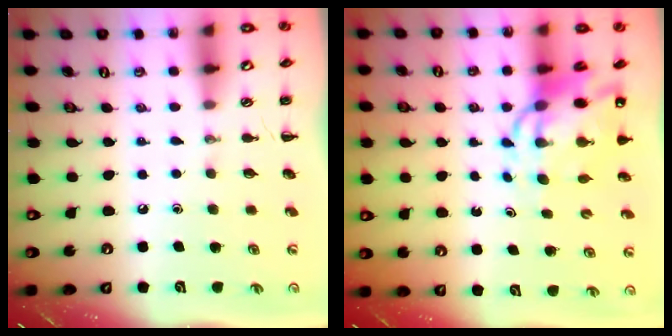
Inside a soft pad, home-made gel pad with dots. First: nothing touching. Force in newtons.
{"total": 10.7, "press": 10.3, "slide": 2.8}